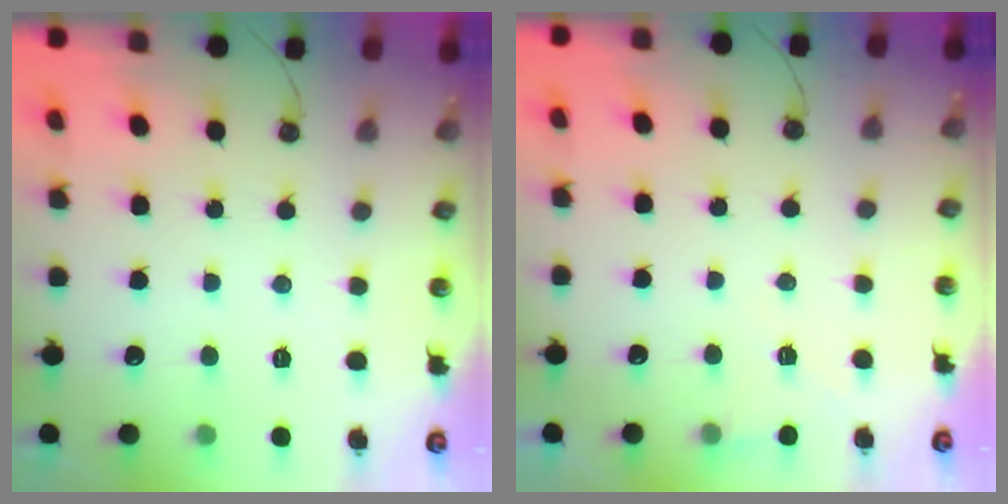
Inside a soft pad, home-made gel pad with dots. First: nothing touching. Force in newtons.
{"total": 4.0, "press": 2.5, "slide": 3.1}